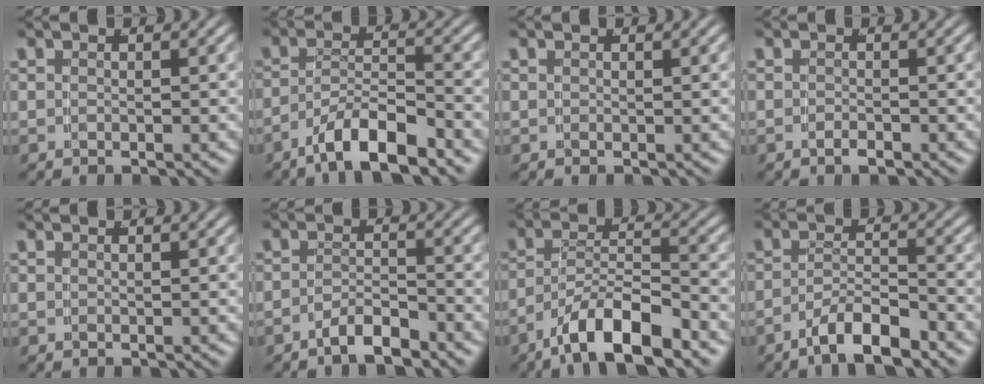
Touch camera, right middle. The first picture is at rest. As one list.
[{"total": 5.4, "force": [-3.2, 2.4, 3.5], "torque": [-0.051, -0.003, -0.057]}, {"total": 0.0}, {"total": 0.9, "force": [-0.6, 0.4, 0.5], "torque": [-0.011, 0.001, -0.014]}, {"total": 0.0}, {"total": 3.0, "force": [-2.6, 0.8, 1.4], "torque": [-0.018, -0.004, -0.045]}, {"total": 6.6, "force": [-4.2, 2.7, 4.4], "torque": [-0.064, -0.006, -0.069]}, {"total": 4.5, "force": [-3.0, 2.0, 2.7], "torque": [-0.039, -0.004, -0.054]}]